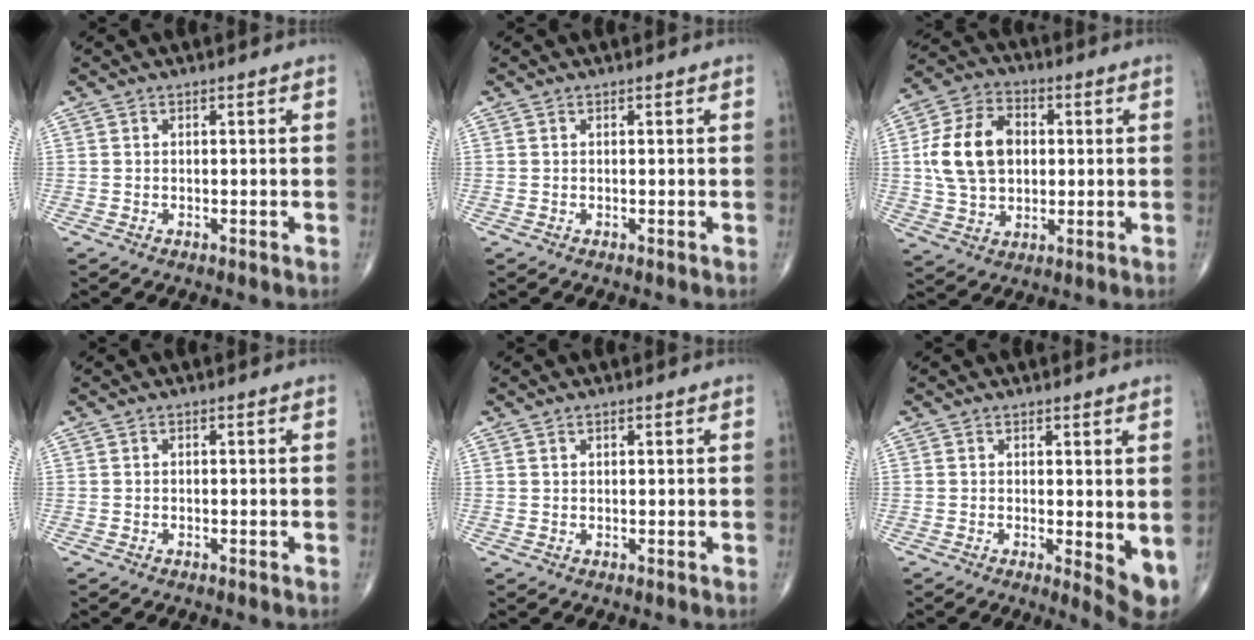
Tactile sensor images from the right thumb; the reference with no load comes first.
{"total": 0.0}
{"total": 14.1, "force": [1.4, 10.1, 9.7], "torque": [-0.162, 0.013, 0.024]}
{"total": 0.0}
{"total": 0.7, "force": [0.4, 0.4, 0.4], "torque": [-0.004, -0.002, 0.006]}
{"total": 5.5, "force": [0.0, 1.7, 5.2], "torque": [-0.068, -0.015, 0.003]}